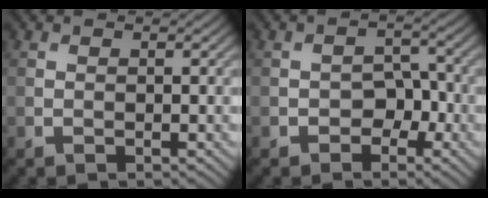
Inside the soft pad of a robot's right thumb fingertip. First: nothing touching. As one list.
[{"total": 3.2, "force": [-1.5, 2.3, 1.7], "torque": [-0.013, 0.007, -0.030]}]